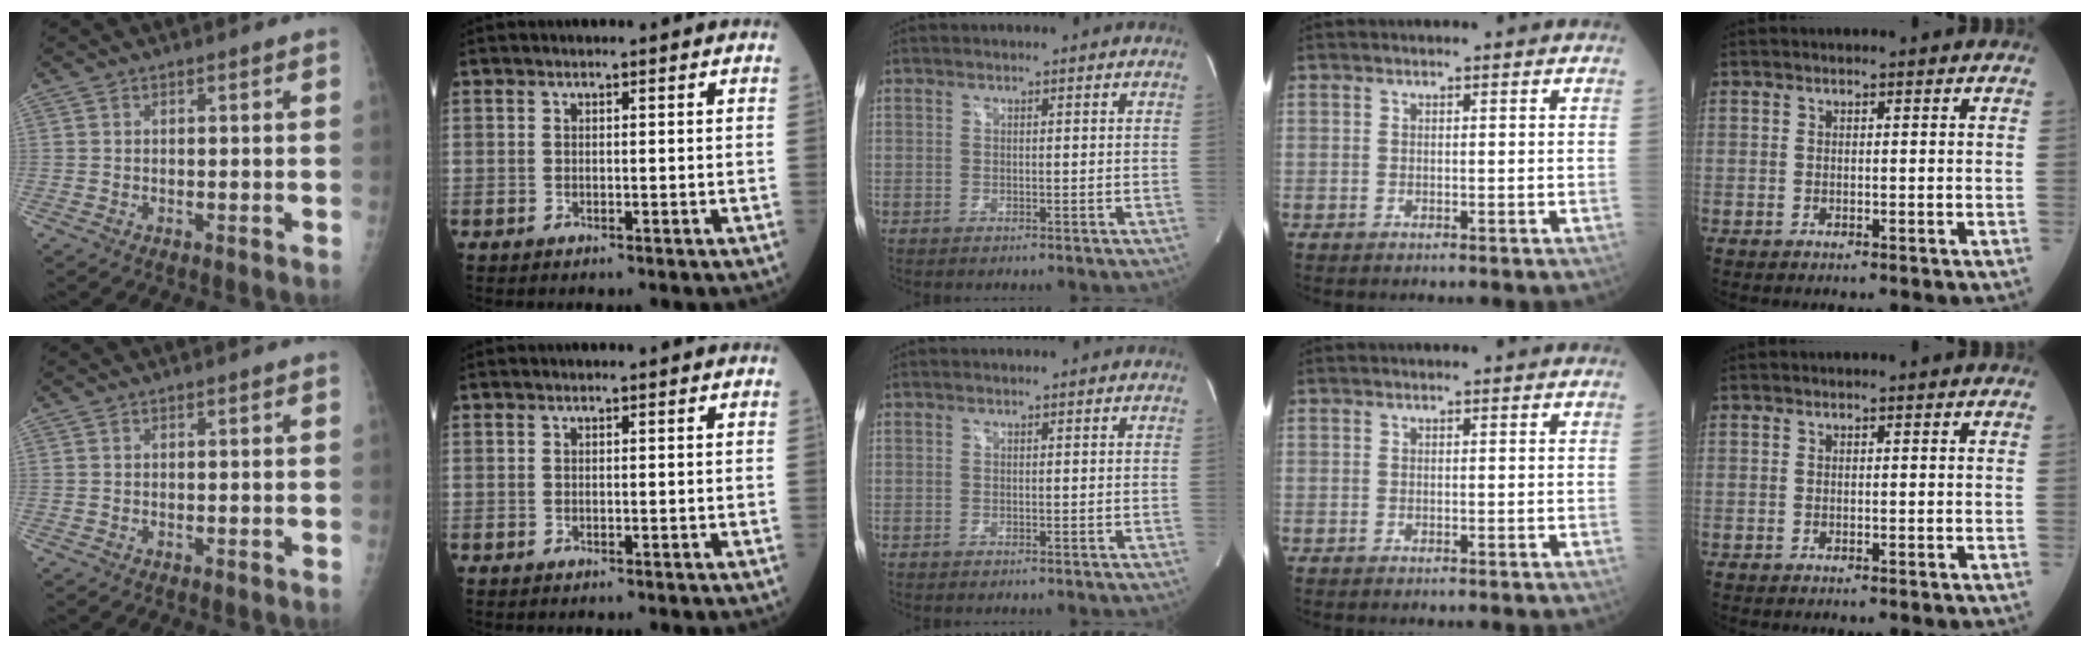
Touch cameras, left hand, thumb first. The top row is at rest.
{}